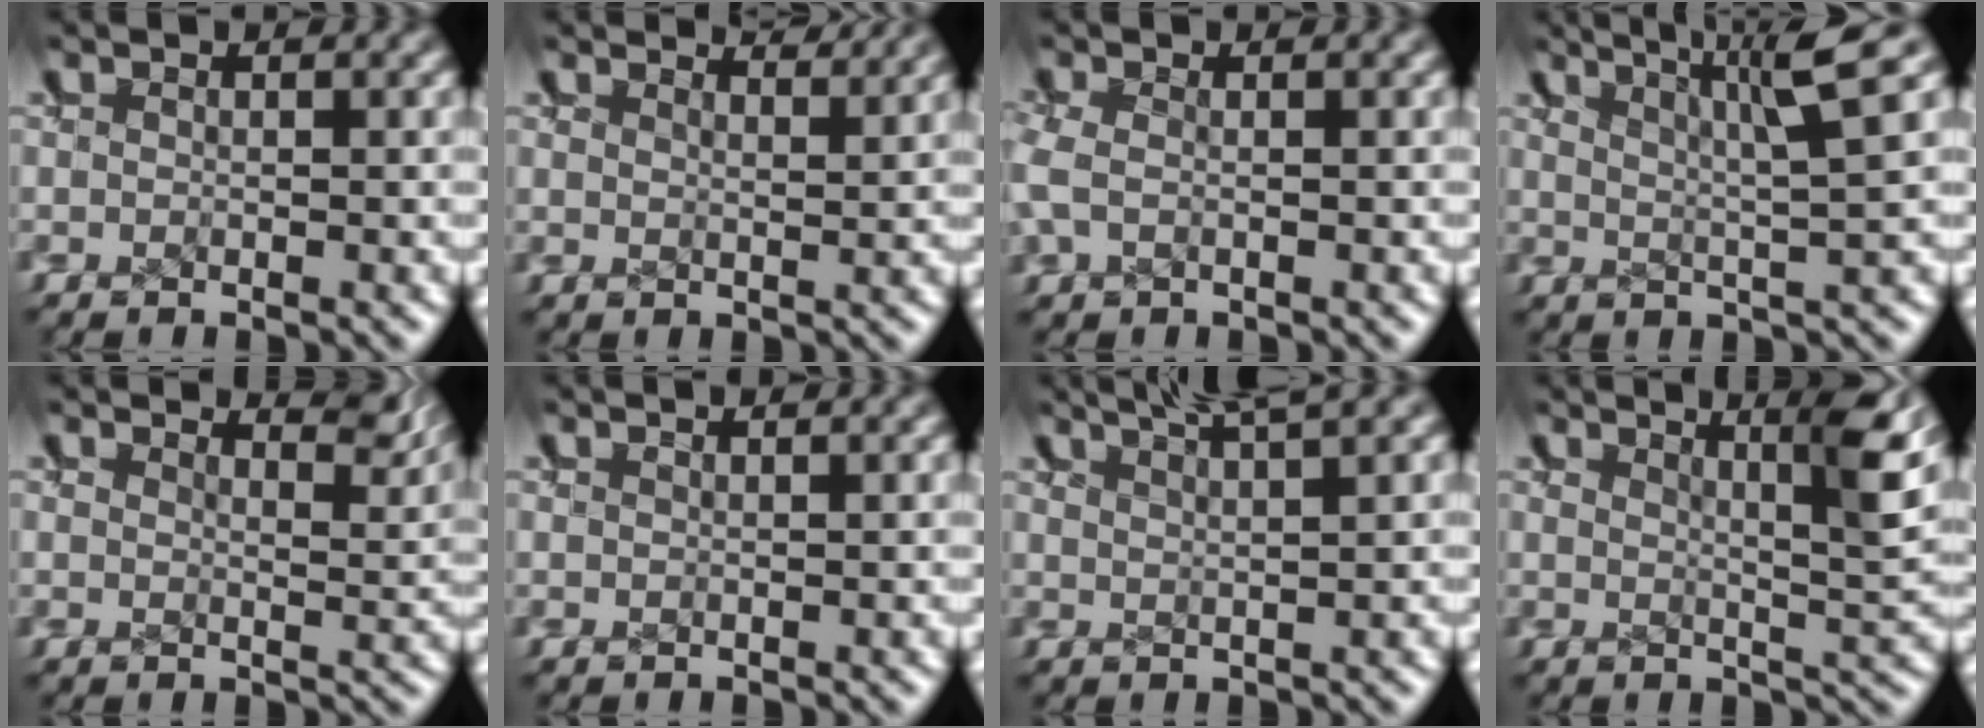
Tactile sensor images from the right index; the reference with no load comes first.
{"total": 2.8, "force": [2.7, -0.8, 0.0], "torque": [0.003, 0.001, 0.046]}
{"total": 0.9, "force": [0.4, 0.1, 0.8], "torque": [-0.021, -0.002, 0.014]}
{"total": 5.2, "force": [3.7, -0.2, 3.5], "torque": [-0.018, 0.012, 0.058]}
{"total": 4.0, "force": [3.6, 0.2, 1.8], "torque": [-0.019, 0.004, 0.057]}
{"total": 1.0, "force": [0.5, -0.7, -0.4], "torque": [0.008, -0.001, 0.011]}
{"total": 4.3, "force": [4.0, -0.1, 1.8], "torque": [-0.011, 0.016, 0.063]}
{"total": 5.9, "force": [3.8, 0.1, 4.6], "torque": [-0.035, 0.005, 0.059]}